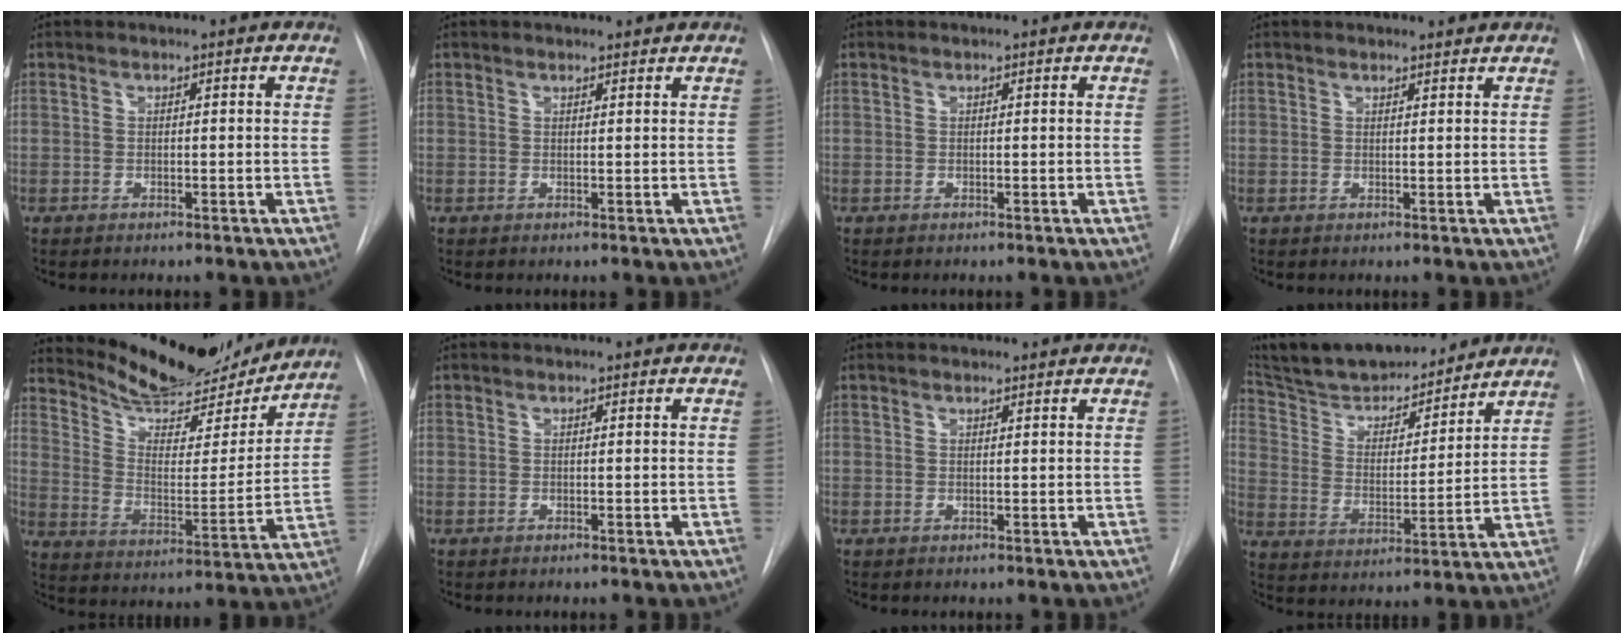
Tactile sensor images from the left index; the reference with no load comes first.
{"total": 2.2, "force": [2.1, 0.3, 0.2], "torque": [-0.009, 0.008, 0.025]}
{"total": 0.0}
{"total": 2.8, "force": [2.7, 0.5, 0.3], "torque": [-0.009, 0.008, 0.031]}
{"total": 19.7, "force": [18.5, 4.2, 5.3], "torque": [-0.086, -0.020, 0.276]}
{"total": 0.0}
{"total": 1.8, "force": [1.7, 0.2, 0.2], "torque": [-0.010, 0.007, 0.020]}
{"total": 20.1, "force": [18.0, 4.4, 7.6], "torque": [-0.131, 0.010, 0.289]}